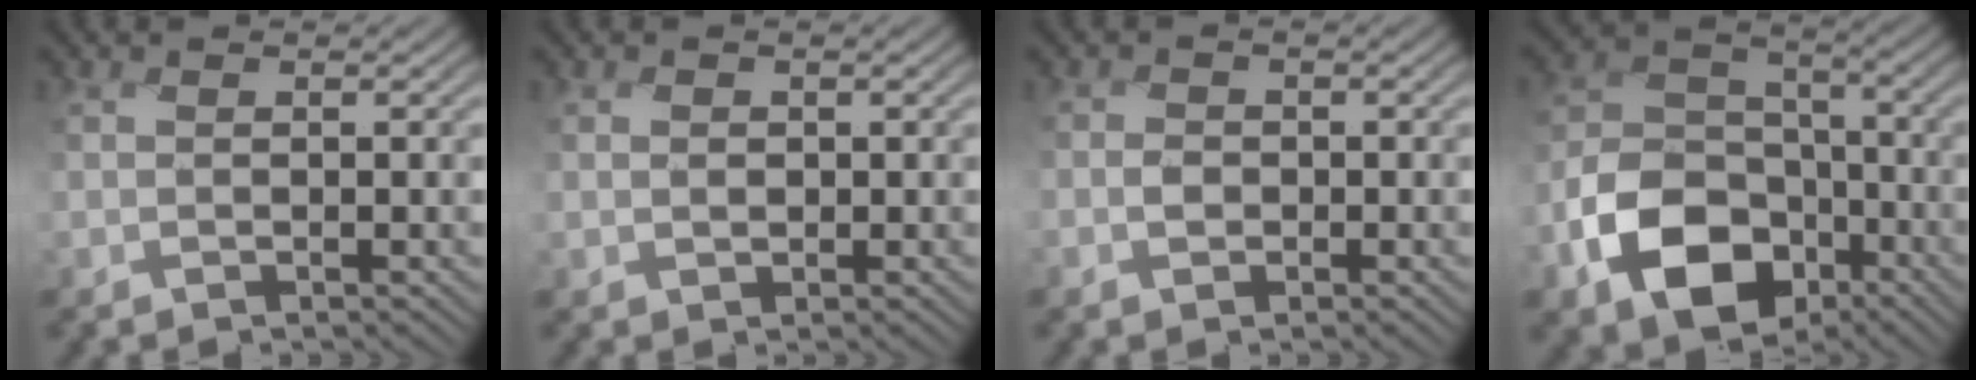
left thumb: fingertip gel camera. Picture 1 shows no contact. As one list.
[{"total": 1.0, "force": [-0.2, 0.9, 0.5], "torque": [-0.008, -0.002, -0.005]}, {"total": 1.2, "force": [-1.0, 0.7, 0.1], "torque": [0.004, -0.001, -0.026]}, {"total": 11.9, "force": [-6.5, 8.0, 5.8], "torque": [-0.117, -0.024, -0.130]}]